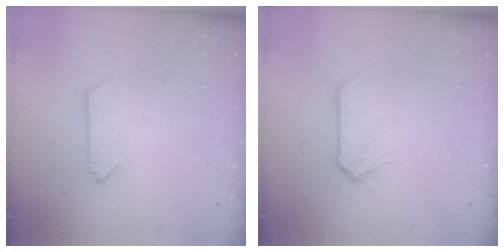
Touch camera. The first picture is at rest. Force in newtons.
{"total": 1.2, "press": 1.1, "slide": 0.2}